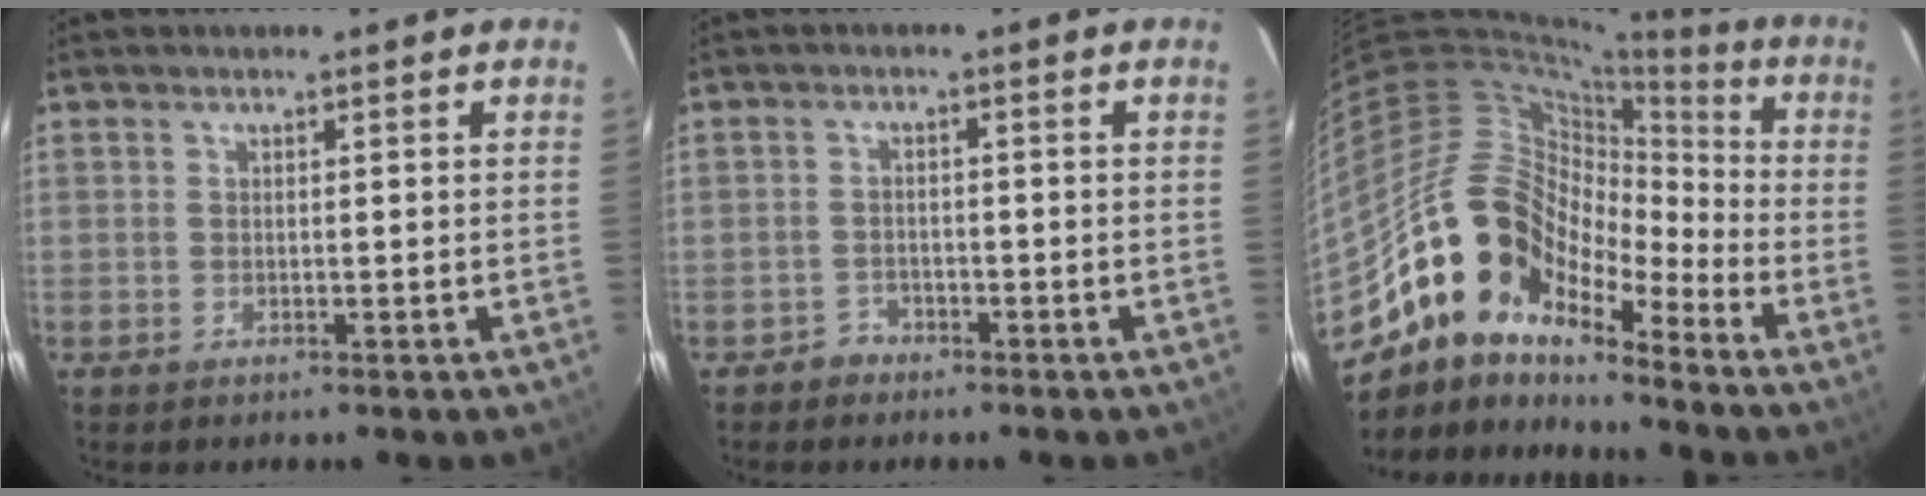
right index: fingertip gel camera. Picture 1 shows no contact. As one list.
[{"total": 2.3, "force": [-1.7, 1.5, -0.2], "torque": [0.001, 0.009, -0.028]}, {"total": 15.9, "force": [-11.1, 8.3, 7.7], "torque": [-0.137, 0.014, -0.225]}]